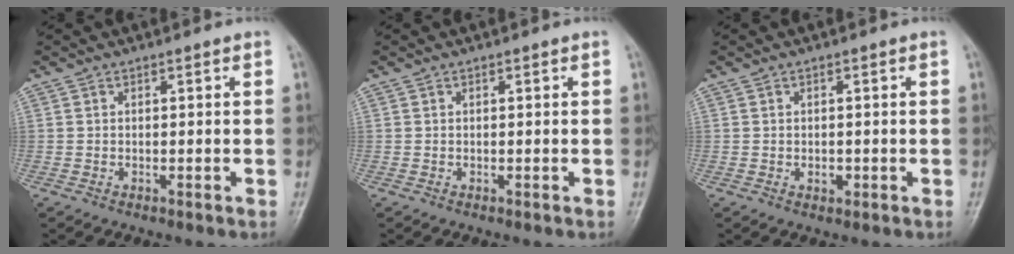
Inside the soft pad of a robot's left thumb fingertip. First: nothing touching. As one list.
[{"total": 0.0}, {"total": 1.5, "force": [-0.3, 1.1, 1.0], "torque": [-0.008, 0.001, -0.002]}]